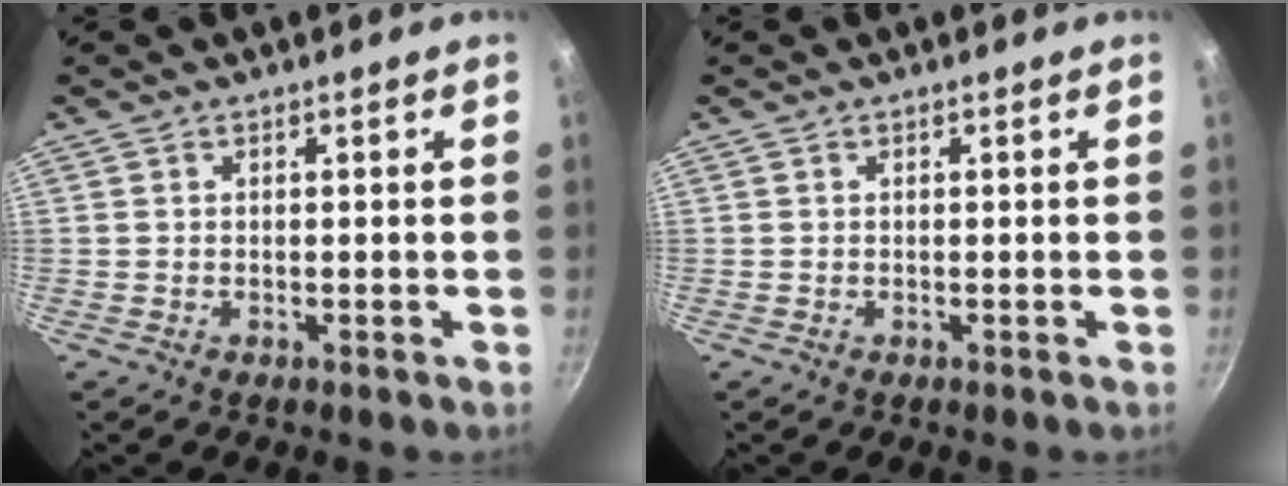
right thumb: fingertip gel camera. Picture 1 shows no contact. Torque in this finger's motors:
{"motor_torque": [-0.17, -0.18, 0.15, 0.08, 0.03]}